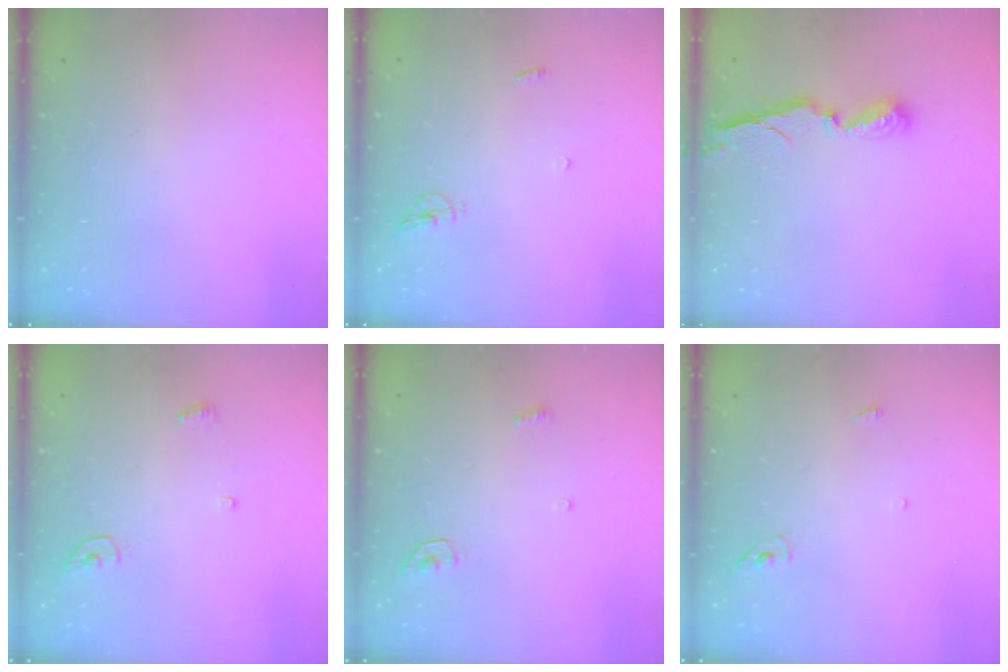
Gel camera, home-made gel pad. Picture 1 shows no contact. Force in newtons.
{"total": 4.6, "press": 4.5, "slide": 1.0}
{"total": 7.8, "press": 7.8, "slide": 0.5}
{"total": 3.8, "press": 3.7, "slide": 0.3}
{"total": 4.3, "press": 4.3, "slide": 0.4}
{"total": 3.7, "press": 3.5, "slide": 1.1}